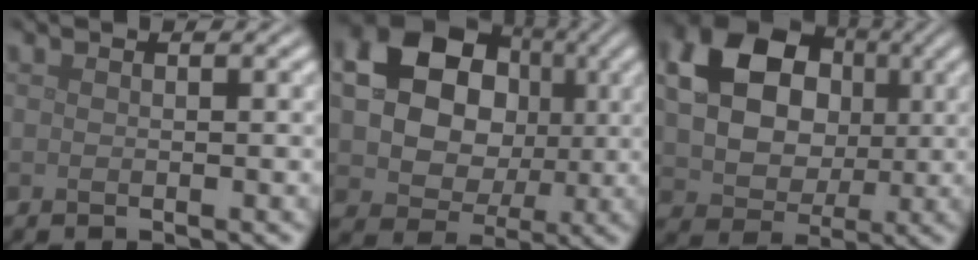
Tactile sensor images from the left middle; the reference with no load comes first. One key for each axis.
{"total": 14.5, "fx": 3.1, "fy": 12.1, "fz": 7.3, "tx": -0.138, "ty": 0.035, "tz": 0.040}
{"total": 12.6, "fx": 2.9, "fy": 10.0, "fz": 7.2, "tx": -0.138, "ty": 0.035, "tz": 0.046}